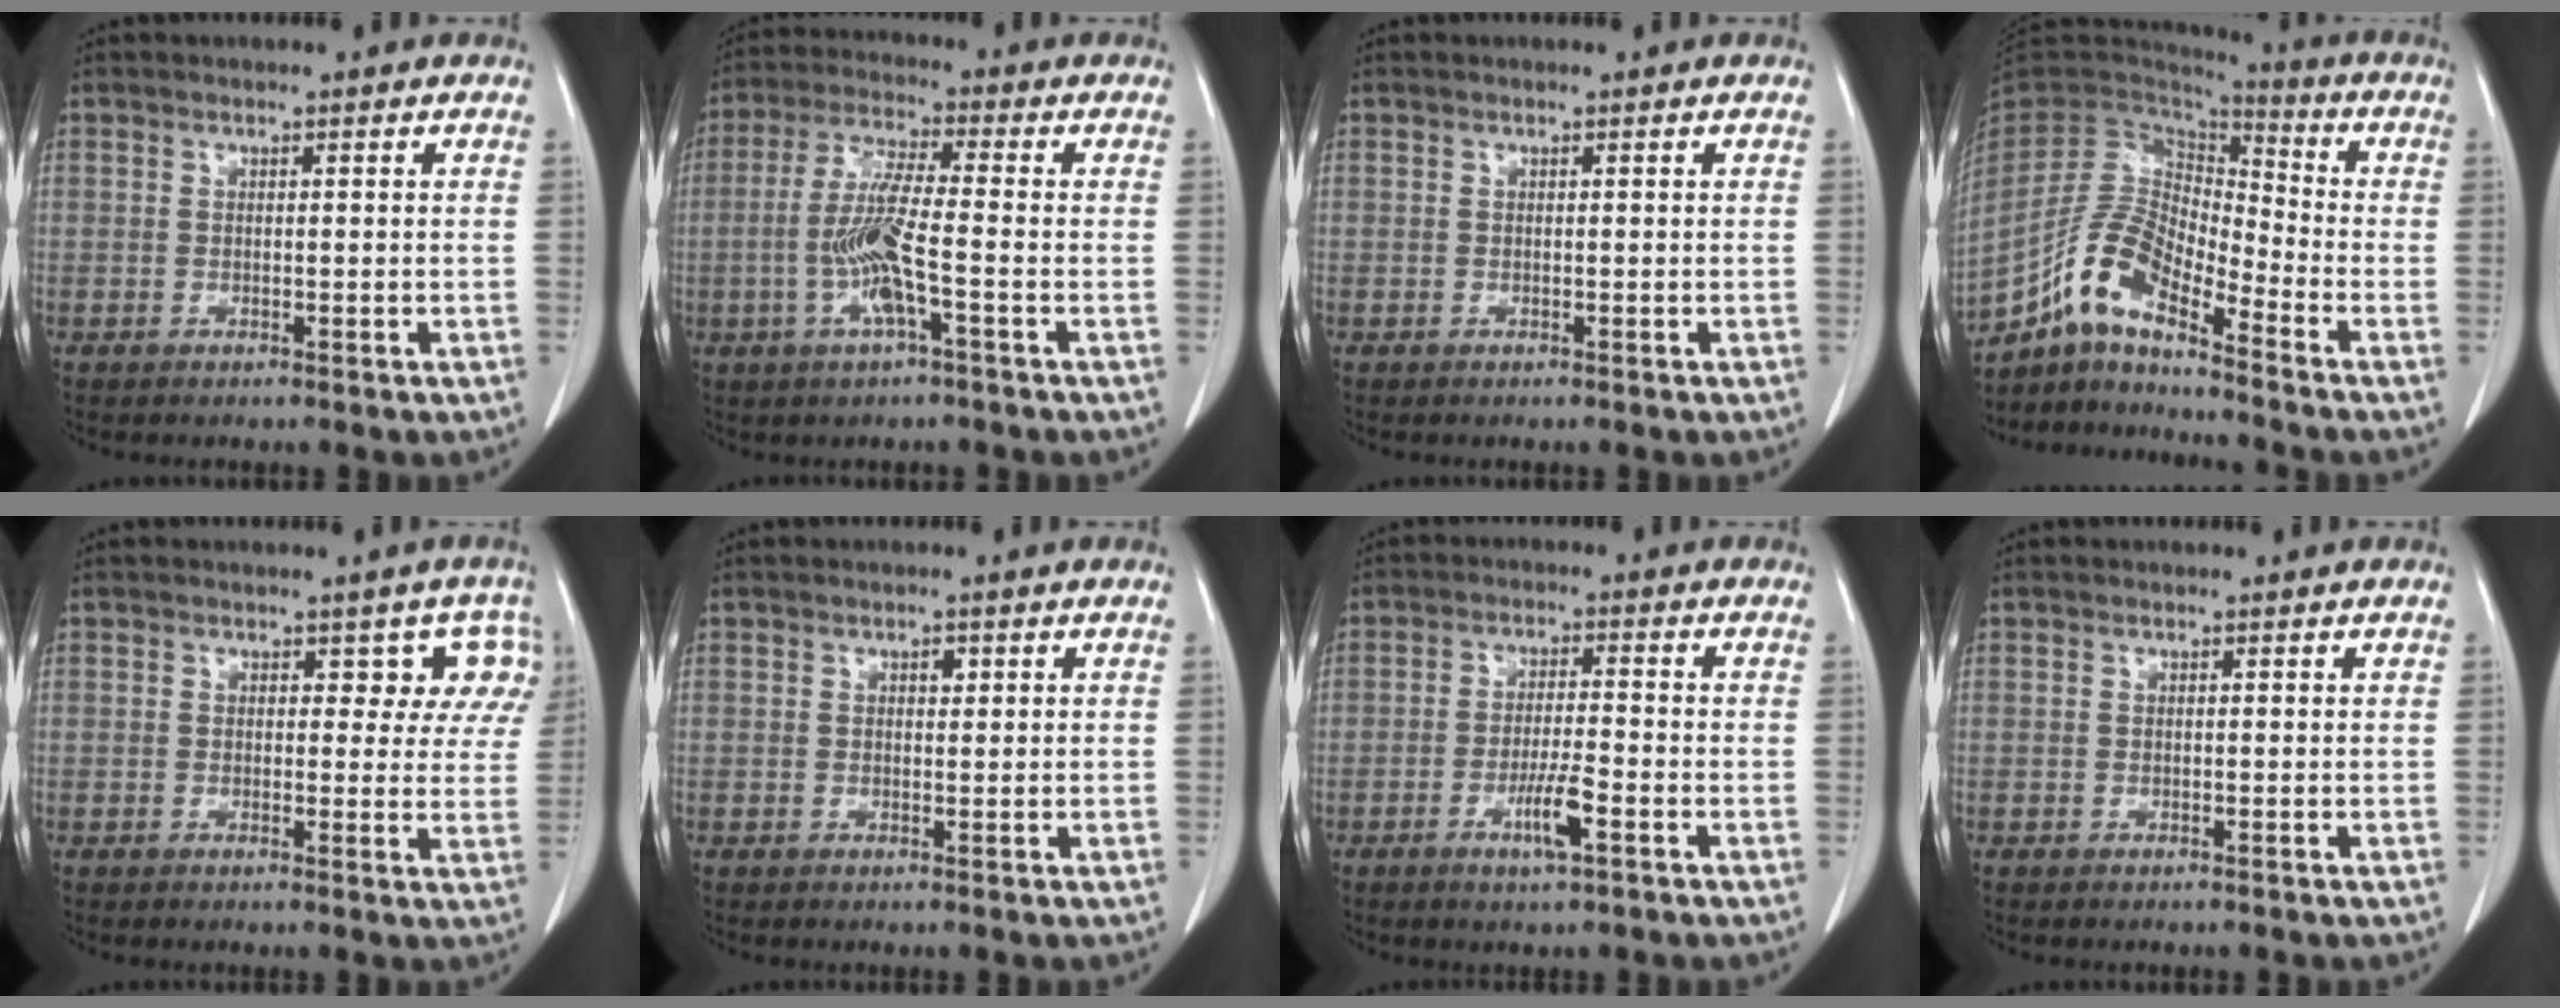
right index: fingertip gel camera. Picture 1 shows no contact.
{"total": 8.6, "force": [-2.2, 0.4, 8.3], "torque": [-0.174, -0.001, -0.049]}
{"total": 0.0}
{"total": 10.9, "force": [-7.6, 2.8, 7.3], "torque": [-0.159, 0.021, -0.146]}
{"total": 4.9, "force": [2.7, 3.3, 2.4], "torque": [0.002, 0.000, 0.012]}
{"total": 1.1, "force": [0.5, 0.6, 0.8], "torque": [-0.010, 0.000, 0.006]}
{"total": 5.1, "force": [-2.5, 0.5, 4.5], "torque": [-0.086, -0.005, -0.046]}
{"total": 0.0}